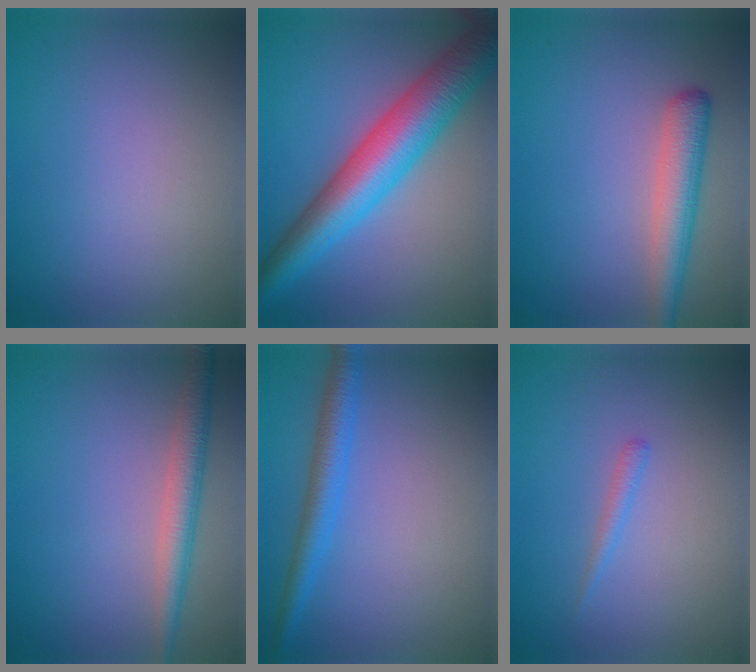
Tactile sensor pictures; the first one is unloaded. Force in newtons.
{"total": 8.8, "press": 8.8, "slide": 0.1}
{"total": 3.7, "press": 3.7, "slide": 0.1}
{"total": 3.0, "press": 3.0, "slide": 0.1}
{"total": 2.9, "press": 2.9, "slide": 0.1}
{"total": 0.9, "press": 0.9, "slide": 0.1}